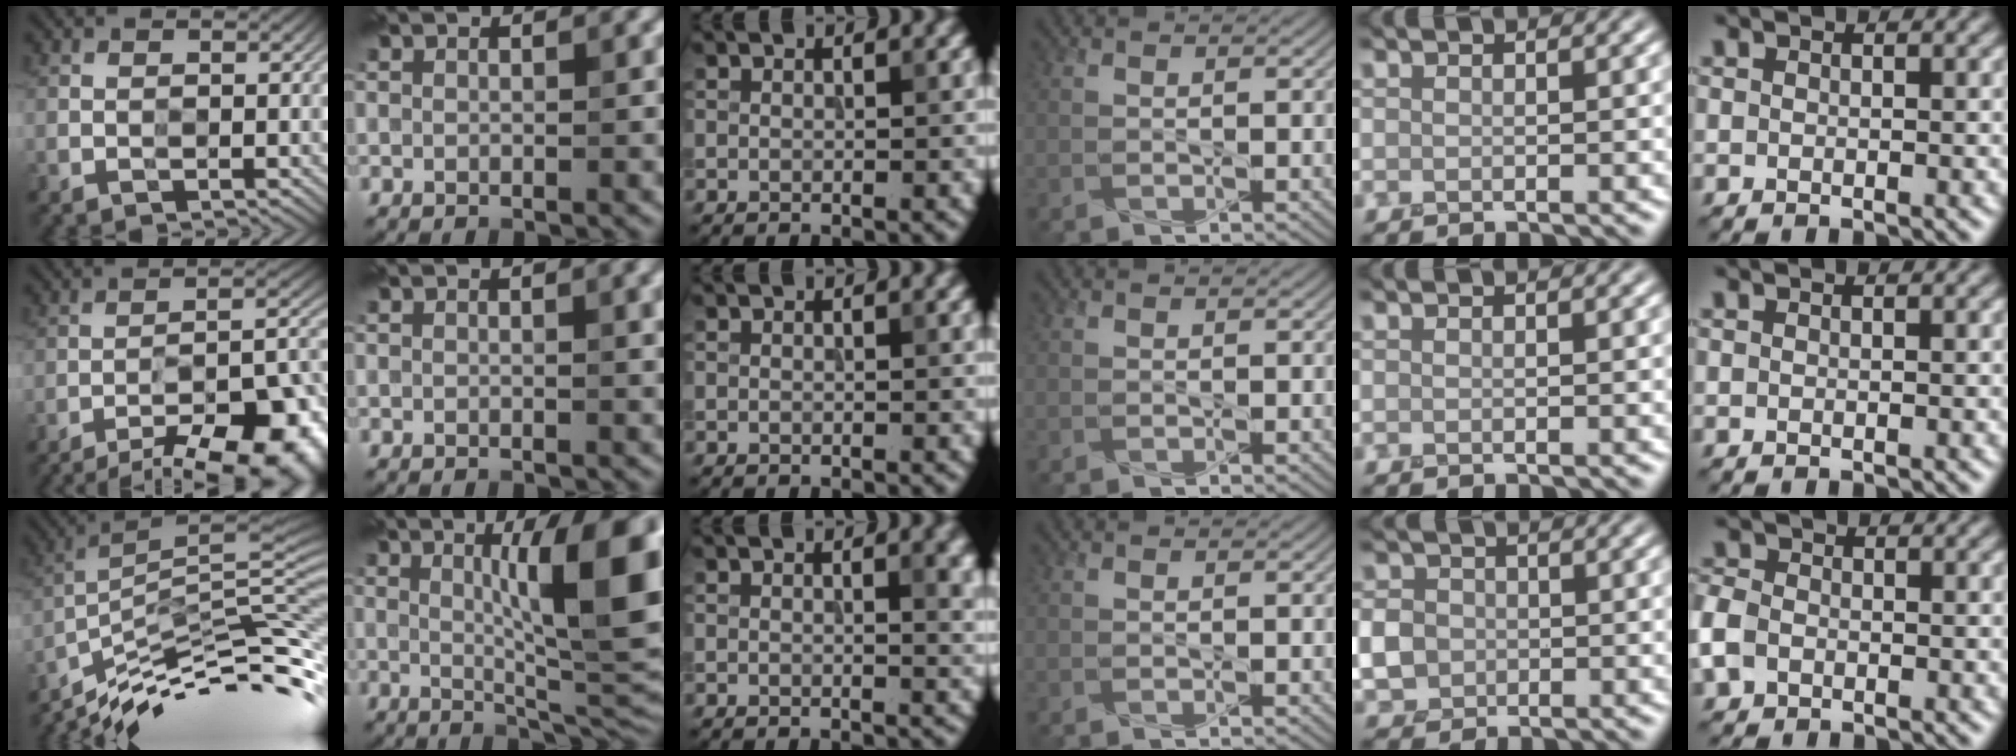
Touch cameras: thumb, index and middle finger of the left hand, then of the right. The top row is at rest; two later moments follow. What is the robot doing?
{"motion": "press", "object": "syringe"}